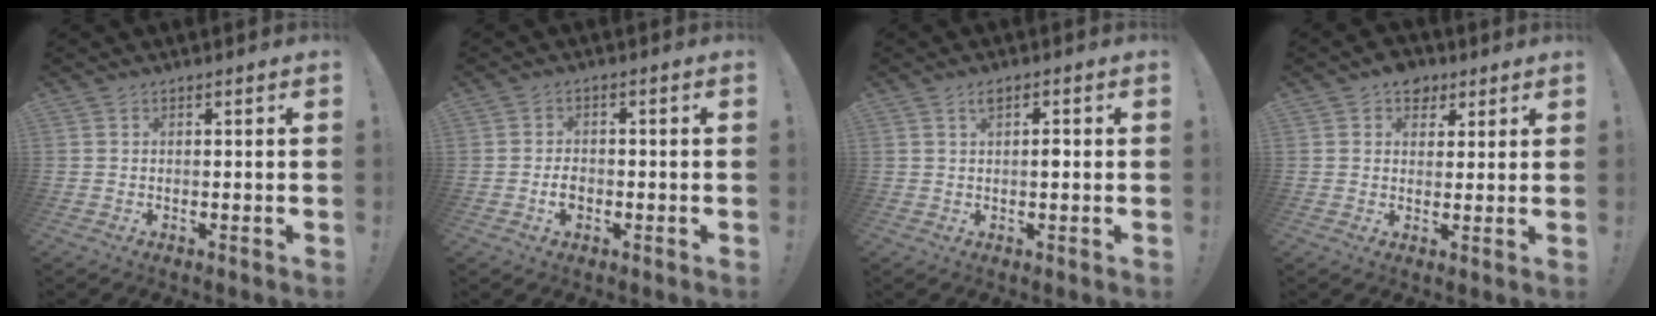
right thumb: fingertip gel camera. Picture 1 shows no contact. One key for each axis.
{"total": 3.6, "fx": -1.5, "fy": 2.4, "fz": 2.2, "tx": -0.032, "ty": 0.003, "tz": -0.027}
{"total": 2.3, "fx": 0.5, "fy": 1.2, "fz": 1.9, "tx": -0.025, "ty": 0.002, "tz": 0.002}
{"total": 6.5, "fx": 3.6, "fy": 5.0, "fz": 1.9, "tx": -0.021, "ty": -0.018, "tz": 0.069}